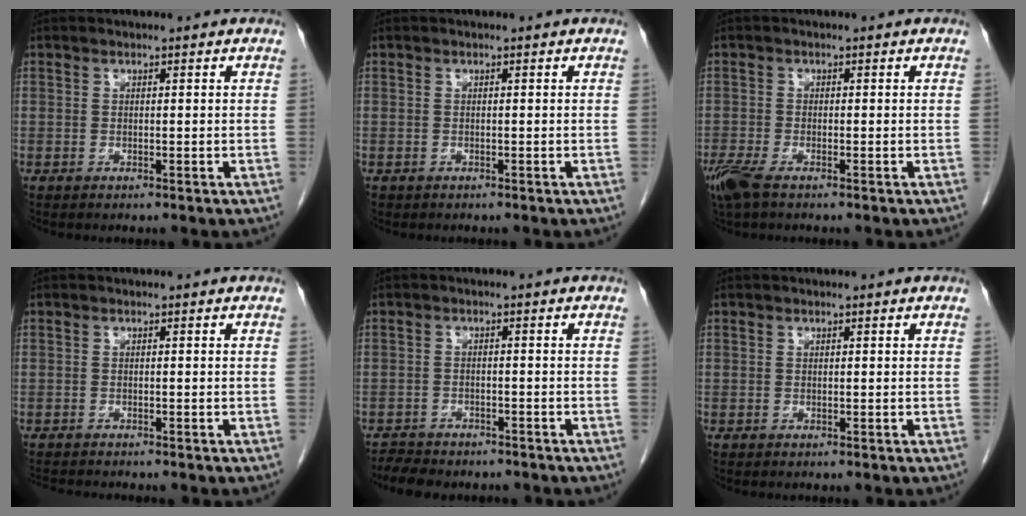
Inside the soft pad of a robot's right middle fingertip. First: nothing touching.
{"total": 0.0}
{"total": 4.2, "force": [-2.9, 1.1, 2.8], "torque": [-0.065, -0.012, -0.054]}
{"total": 3.0, "force": [-2.9, 0.0, 0.7], "torque": [-0.013, -0.013, -0.046]}
{"total": 6.6, "force": [-5.9, 2.2, 2.0], "torque": [-0.041, -0.008, -0.085]}
{"total": 0.0}